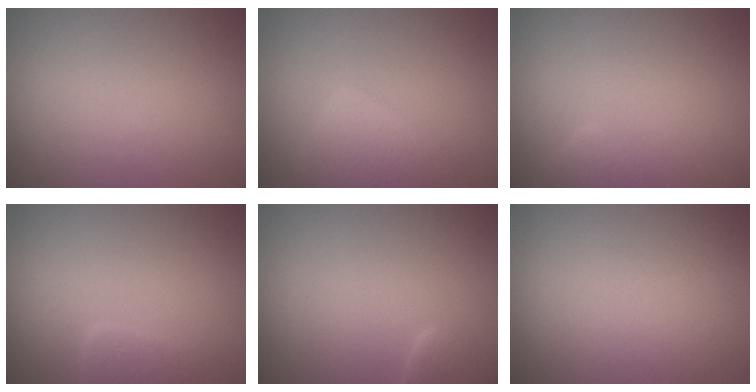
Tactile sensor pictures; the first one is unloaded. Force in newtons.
{"total": 3.2, "press": 3.2, "slide": 0.1}
{"total": 1.7, "press": 1.7, "slide": 0.1}
{"total": 2.0, "press": 2.0, "slide": 0.2}
{"total": 1.7, "press": 1.7, "slide": 0.1}
{"total": 0.0}